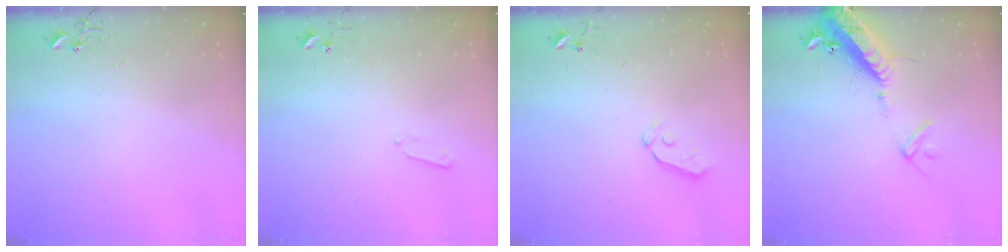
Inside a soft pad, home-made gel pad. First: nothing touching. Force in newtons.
{"total": 3.7, "press": 3.6, "slide": 0.5}
{"total": 3.0, "press": 3.0, "slide": 0.3}
{"total": 16.4, "press": 16.1, "slide": 3.1}